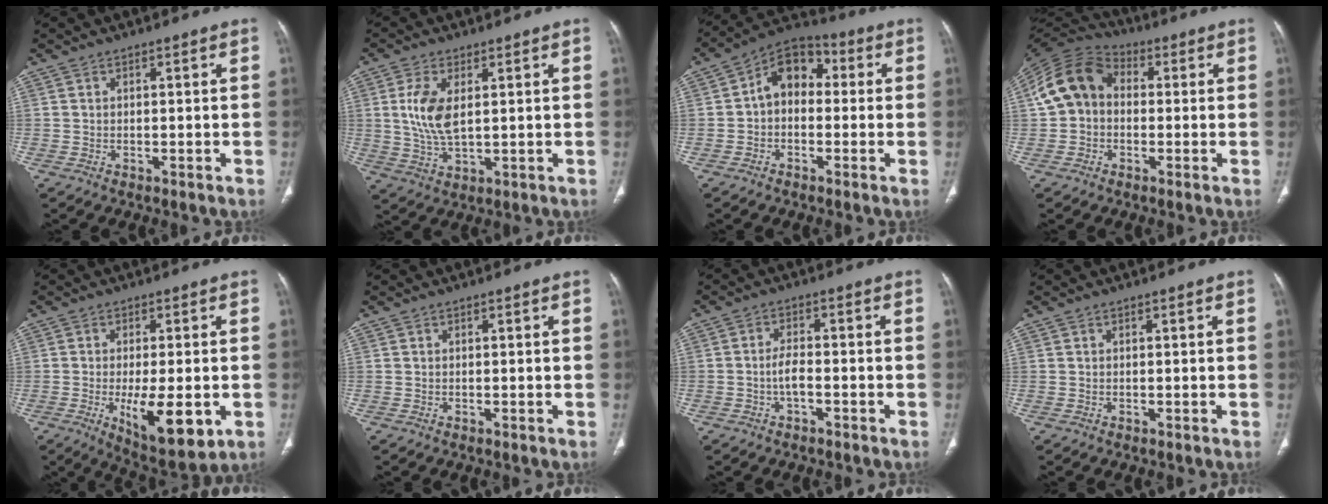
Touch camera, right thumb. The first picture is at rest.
{"total": 8.0, "force": [1.7, 3.9, 6.8], "torque": [-0.144, -0.010, 0.040]}
{"total": 9.6, "force": [0.4, 6.9, 6.6], "torque": [-0.074, 0.032, -0.013]}
{"total": 11.7, "force": [0.5, 9.3, 7.1], "torque": [-0.130, 0.035, -0.006]}
{"total": 12.2, "force": [-3.2, 4.4, 10.9], "torque": [-0.159, -0.021, -0.039]}
{"total": 0.0}
{"total": 2.9, "force": [-1.2, 1.4, 2.2], "torque": [-0.037, 0.015, -0.023]}
{"total": 0.0}